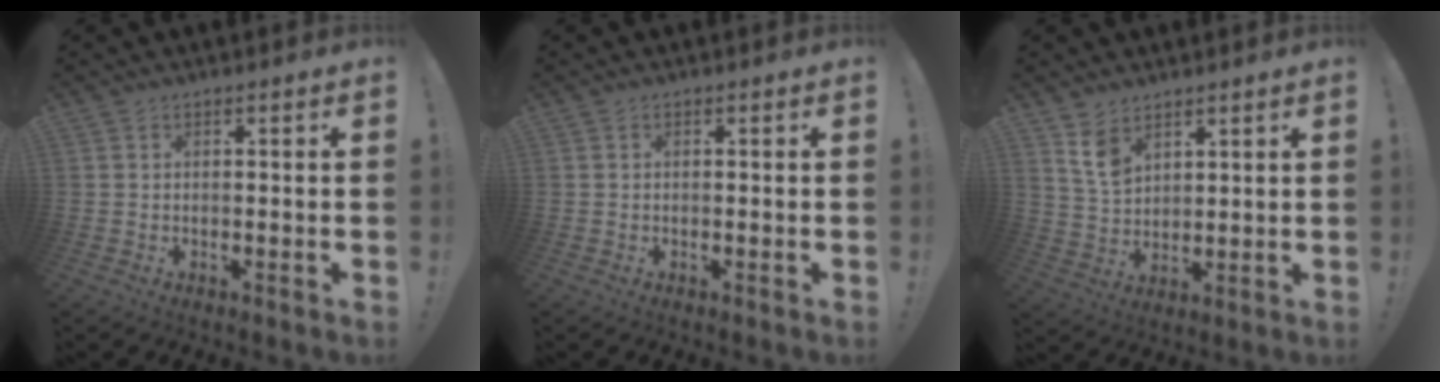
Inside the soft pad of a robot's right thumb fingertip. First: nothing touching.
{"total": 0.0}
{"total": 7.3, "force": [4.8, 4.4, 3.4], "torque": [-0.051, -0.026, 0.091]}